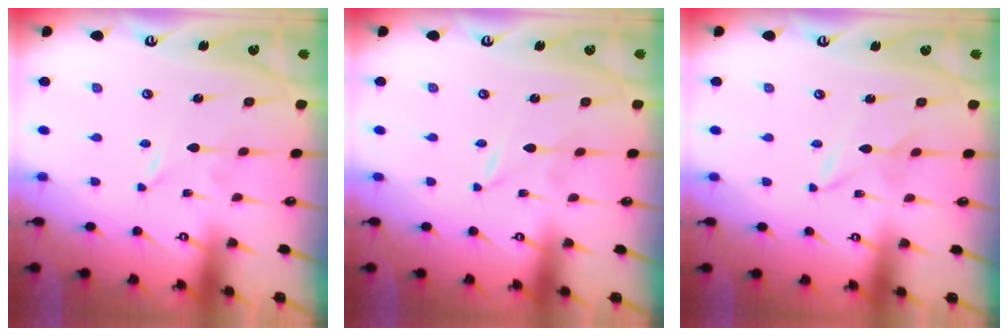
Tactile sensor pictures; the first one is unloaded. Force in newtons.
{"total": 0.0}
{"total": 2.4, "press": 2.4, "slide": 0.3}